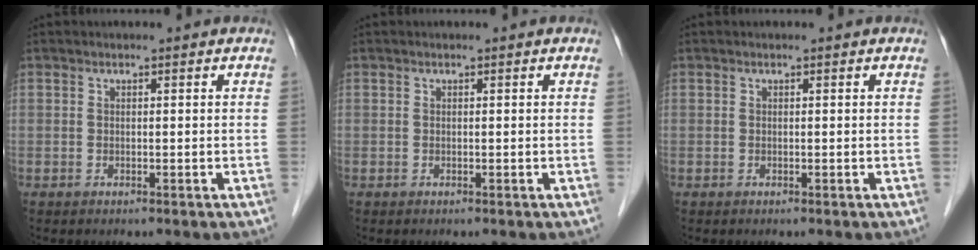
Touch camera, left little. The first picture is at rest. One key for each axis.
{"total": 0.0}
{"total": 0.0}